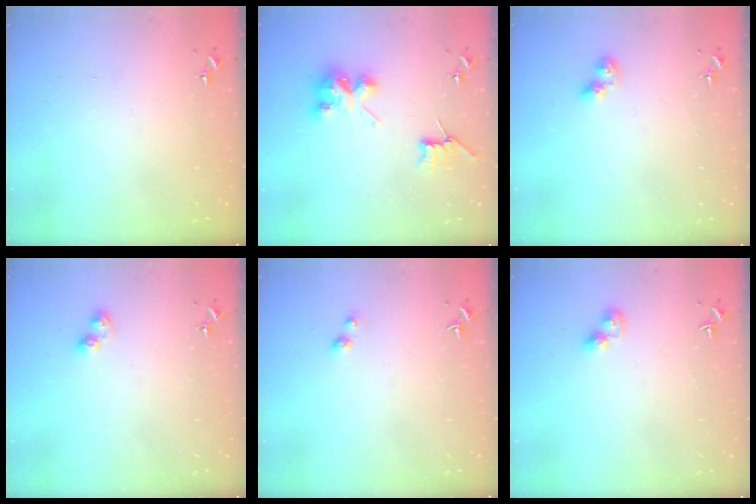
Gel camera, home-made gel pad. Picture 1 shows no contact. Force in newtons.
{"total": 9.1, "press": 9.0, "slide": 1.0}
{"total": 5.5, "press": 5.5, "slide": 0.4}
{"total": 4.8, "press": 4.7, "slide": 0.5}
{"total": 3.1, "press": 3.0, "slide": 0.5}
{"total": 6.1, "press": 6.1, "slide": 0.6}